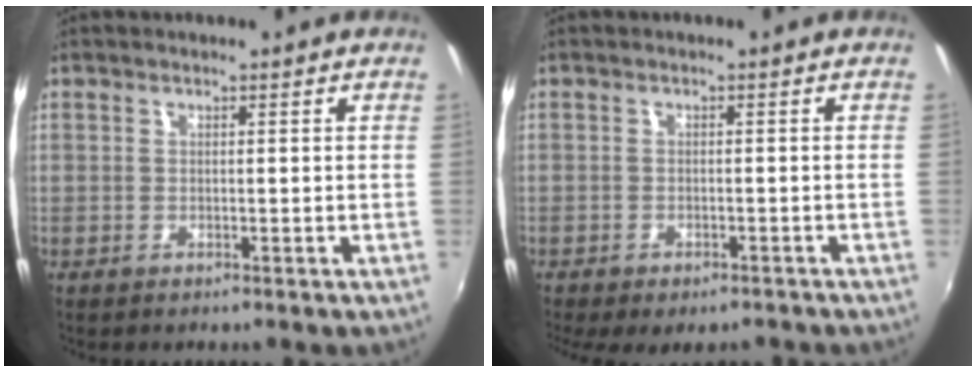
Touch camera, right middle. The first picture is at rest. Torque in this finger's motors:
{"motor_torque": [1.09, -1.04, 0.26, 0.12]}